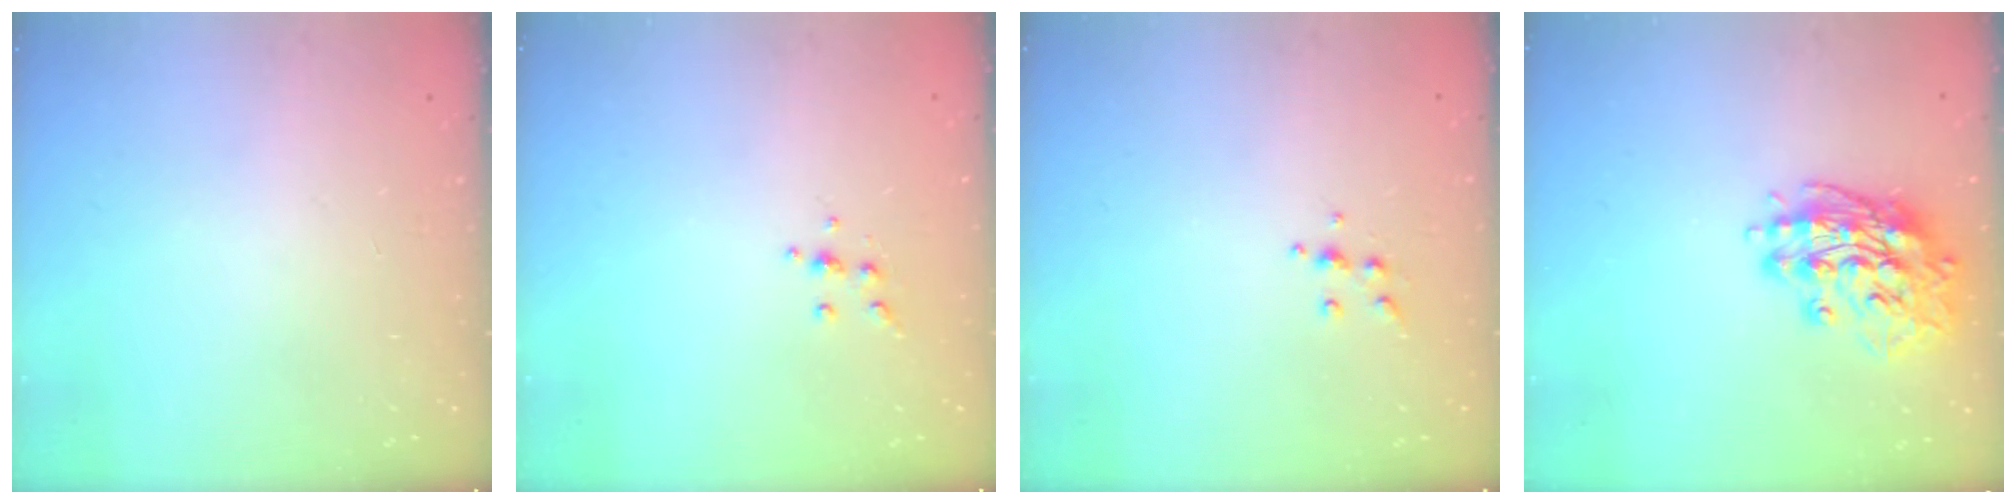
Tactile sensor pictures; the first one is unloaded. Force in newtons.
{"total": 4.0, "press": 3.8, "slide": 1.0}
{"total": 5.0, "press": 4.8, "slide": 1.0}
{"total": 15.4, "press": 15.2, "slide": 2.6}